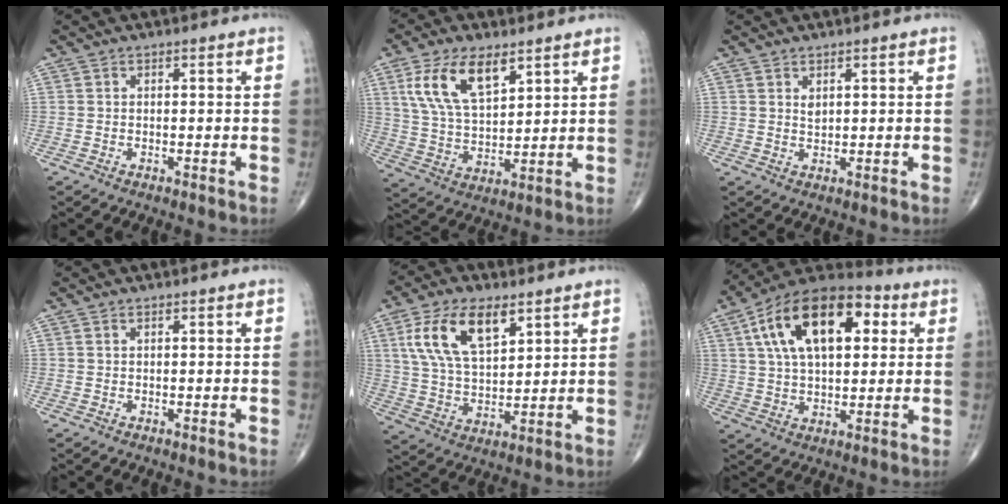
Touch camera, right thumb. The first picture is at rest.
{"total": 12.8, "force": [6.3, 6.1, 9.3], "torque": [-0.164, -0.020, 0.128]}
{"total": 1.5, "force": [0.8, 0.8, 1.0], "torque": [-0.013, -0.006, 0.018]}
{"total": 0.0}
{"total": 14.1, "force": [6.4, 6.9, 10.4], "torque": [-0.184, -0.016, 0.125]}
{"total": 20.7, "force": [6.3, 11.0, 16.3], "torque": [-0.256, 0.015, 0.096]}